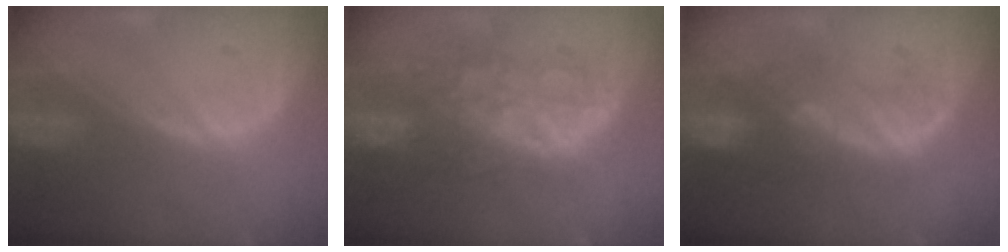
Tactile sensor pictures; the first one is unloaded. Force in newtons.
{"total": 8.3, "press": 8.3, "slide": 0.2}
{"total": 8.4, "press": 8.1, "slide": 2.2}